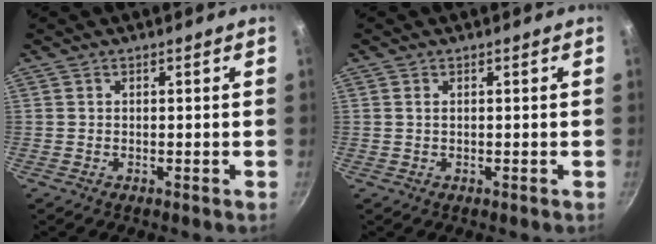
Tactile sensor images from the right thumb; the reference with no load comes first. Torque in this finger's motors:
{"motor_torque": [-0.32, 0.06, -0.19, 0.00, -0.02]}